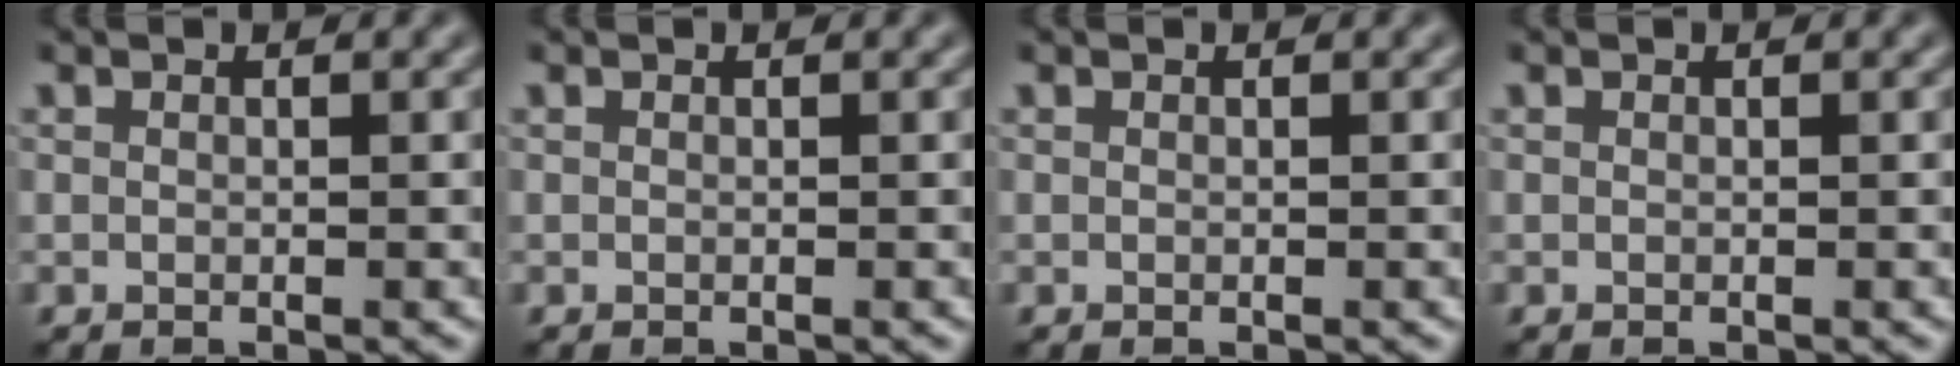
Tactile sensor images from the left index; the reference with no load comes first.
{"total": 0.0}
{"total": 0.0}
{"total": 0.0}